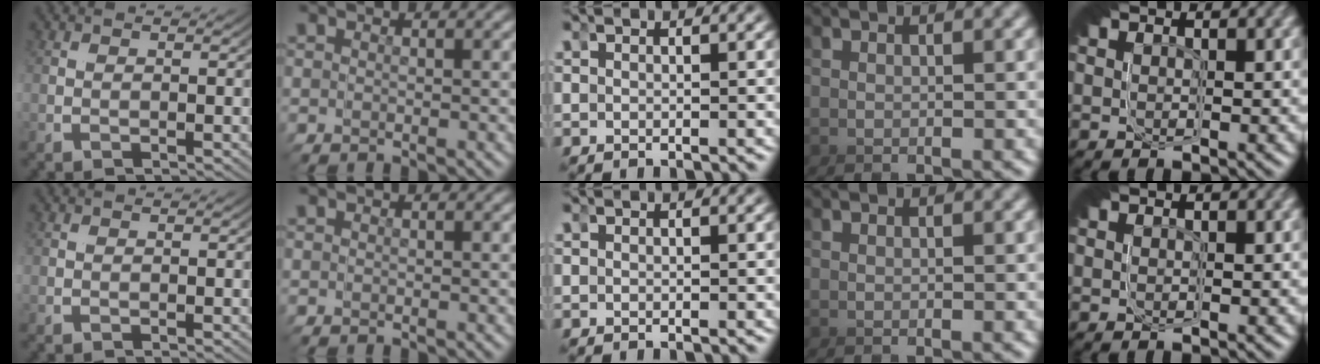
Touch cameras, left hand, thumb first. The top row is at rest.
{}